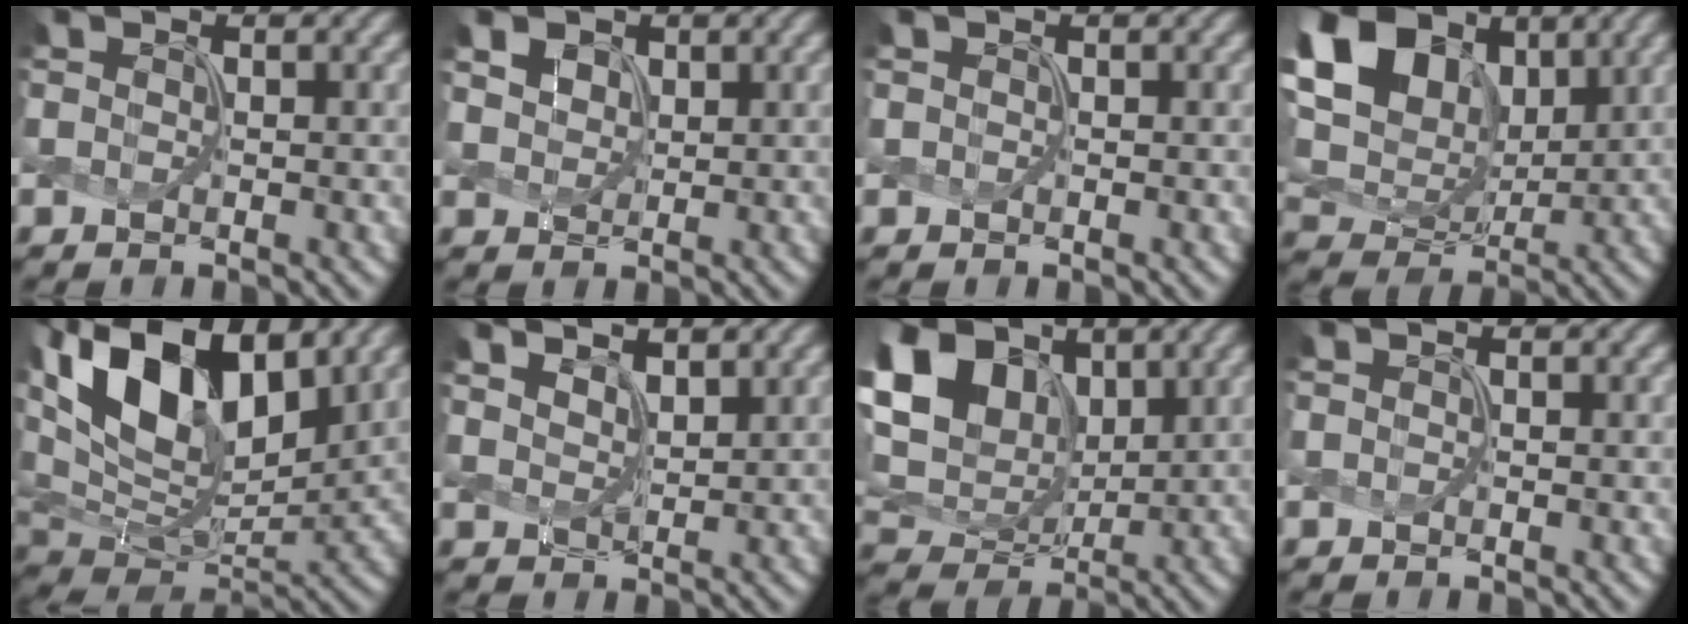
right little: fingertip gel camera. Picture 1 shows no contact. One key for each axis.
{"total": 1.4, "fx": 0.8, "fy": 1.1, "fz": 0.4, "tx": -0.020, "ty": -0.002, "tz": 0.023}
{"total": 0.0}
{"total": 12.3, "fx": 5.0, "fy": 8.3, "fz": 7.5, "tx": -0.179, "ty": 0.029, "tz": 0.082}
{"total": 14.3, "fx": 6.1, "fy": 7.6, "fz": 10.4, "tx": -0.210, "ty": 0.016, "tz": 0.113}
{"total": 3.6, "fx": 2.8, "fy": 1.3, "fz": 1.9, "tx": -0.027, "ty": 0.015, "tz": 0.034}
{"total": 10.9, "fx": 4.2, "fy": 7.6, "fz": 6.6, "tx": -0.167, "ty": 0.025, "tz": 0.074}
{"total": 0.0}